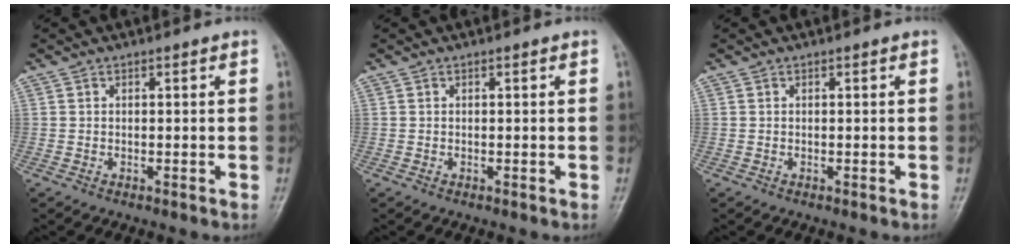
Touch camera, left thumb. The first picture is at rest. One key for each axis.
{"total": 0.0}
{"total": 0.0}